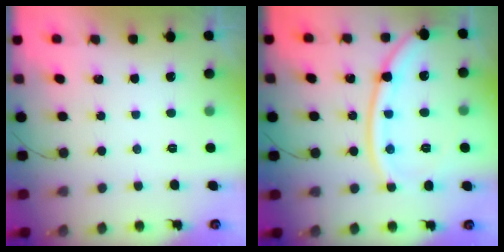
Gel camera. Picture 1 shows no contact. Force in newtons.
{"total": 15.6, "press": 15.5, "slide": 1.9}